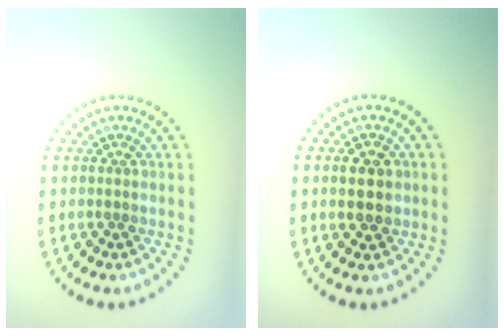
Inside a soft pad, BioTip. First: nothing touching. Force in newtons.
{"total": 2.7, "press": 2.7, "slide": 0.5}